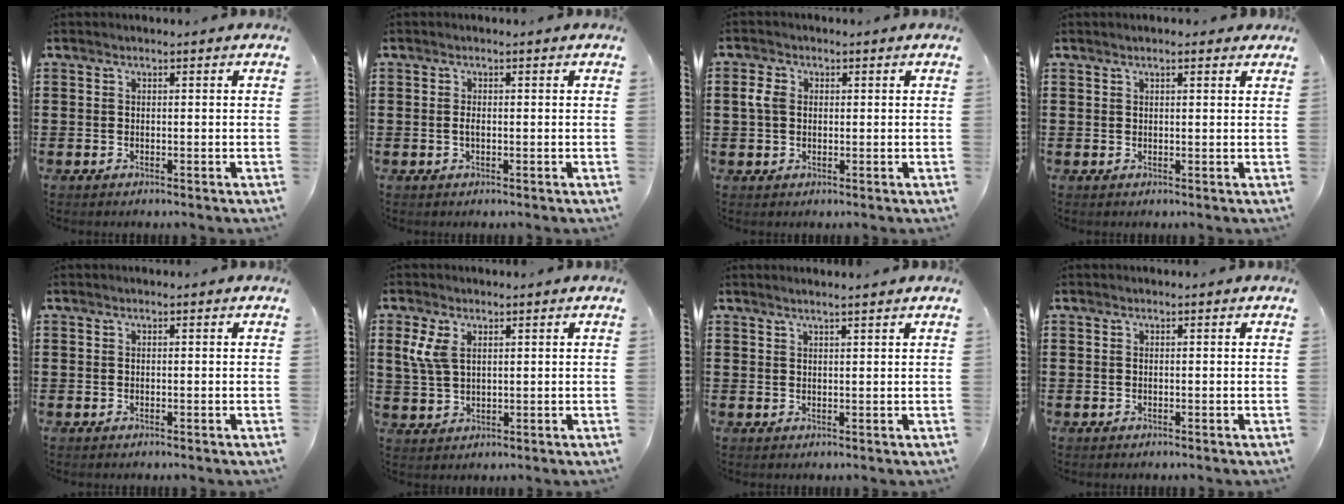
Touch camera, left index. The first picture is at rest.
{"total": 1.1, "force": [-0.1, 0.3, 1.0], "torque": [-0.021, -0.003, -0.001]}
{"total": 2.8, "force": [0.5, 2.0, 1.8], "torque": [-0.048, 0.007, 0.006]}
{"total": 1.4, "force": [1.0, 0.2, 1.0], "torque": [-0.020, 0.001, 0.019]}
{"total": 0.0}
{"total": 5.0, "force": [1.9, 2.7, 3.7], "torque": [-0.104, -0.001, 0.028]}
{"total": 1.6, "force": [1.4, -0.3, 0.7], "torque": [-0.013, -0.001, 0.027]}
{"total": 0.0}